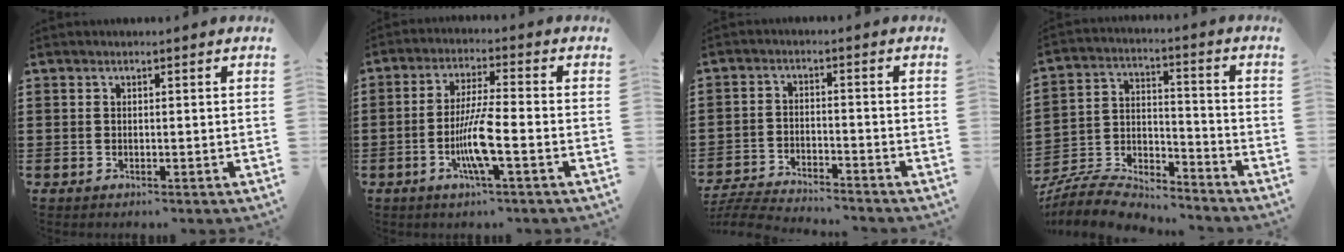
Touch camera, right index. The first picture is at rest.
{"total": 7.3, "force": [-2.4, 0.7, 6.9], "torque": [-0.143, -0.013, -0.051]}
{"total": 5.1, "force": [-5.0, 0.2, 0.7], "torque": [-0.031, -0.003, -0.108]}
{"total": 7.7, "force": [-7.4, 1.5, 1.4], "torque": [-0.041, 0.006, -0.149]}